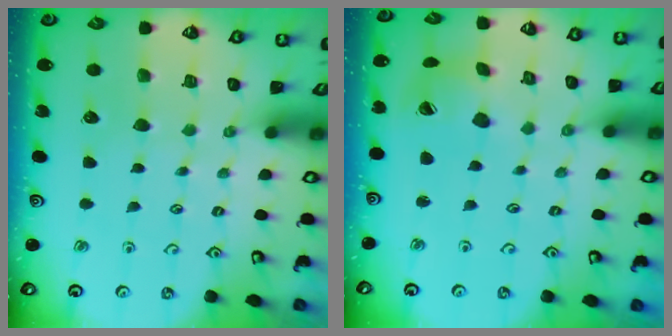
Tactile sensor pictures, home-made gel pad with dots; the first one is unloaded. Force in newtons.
{"total": 6.7, "press": 6.7, "slide": 0.9}